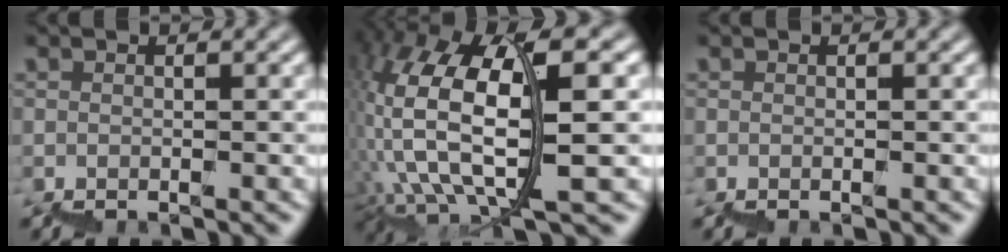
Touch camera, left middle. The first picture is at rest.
{"total": 11.3, "force": [2.4, 4.2, 10.2], "torque": [-0.208, 0.003, 0.056]}
{"total": 0.0}